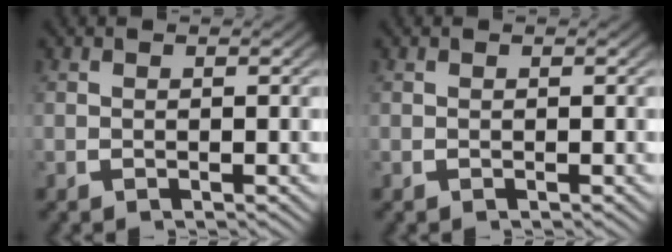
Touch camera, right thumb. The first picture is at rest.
{"total": 0.0}